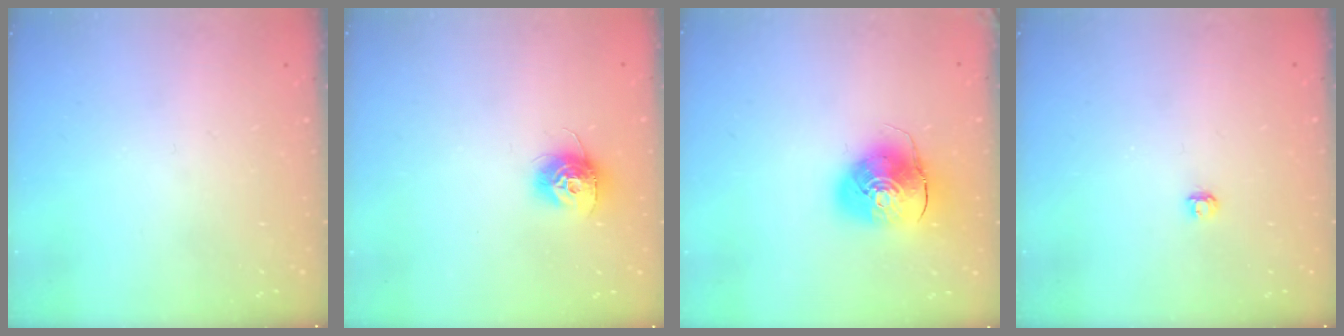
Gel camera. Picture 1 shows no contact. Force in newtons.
{"total": 10.2, "press": 10.2, "slide": 0.4}
{"total": 10.1, "press": 10.0, "slide": 1.6}
{"total": 2.9, "press": 2.9, "slide": 0.3}